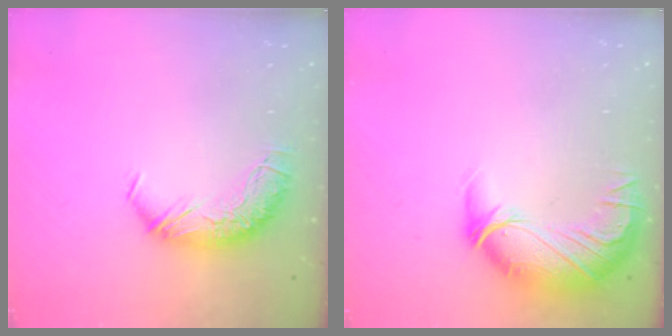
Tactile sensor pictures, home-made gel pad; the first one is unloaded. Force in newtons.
{"total": 2.8, "press": 0.0, "slide": 2.8}